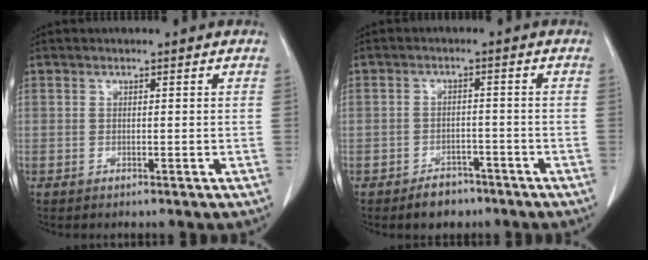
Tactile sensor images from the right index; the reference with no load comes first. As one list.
[{"total": 4.1, "force": [-3.0, 2.6, 1.2], "torque": [-0.018, 0.007, -0.040]}]